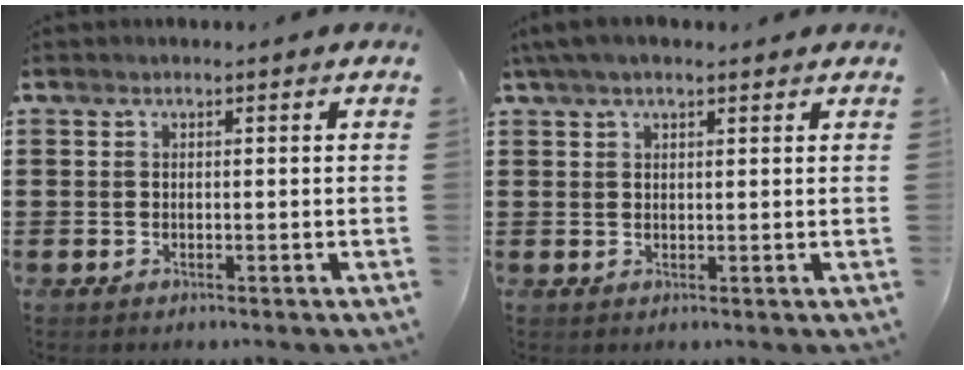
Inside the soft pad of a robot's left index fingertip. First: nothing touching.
{"total": 2.9, "force": [1.9, 0.9, 1.9], "torque": [-0.042, 0.007, 0.036]}